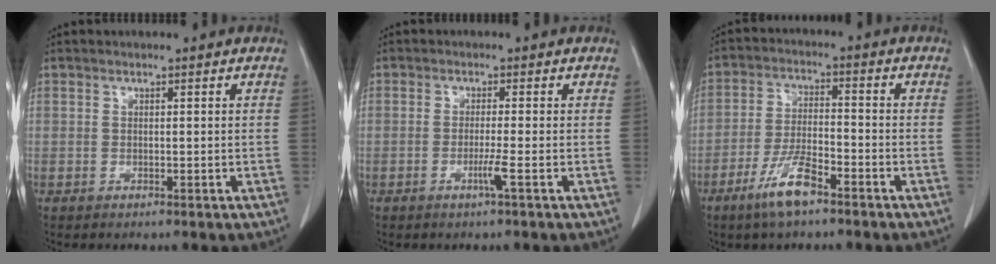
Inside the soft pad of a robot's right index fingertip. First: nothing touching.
{"total": 2.2, "force": [-1.0, -0.6, 1.8], "torque": [-0.038, -0.005, -0.021]}
{"total": 7.6, "force": [-5.0, 1.5, 5.5], "torque": [-0.115, -0.009, -0.092]}